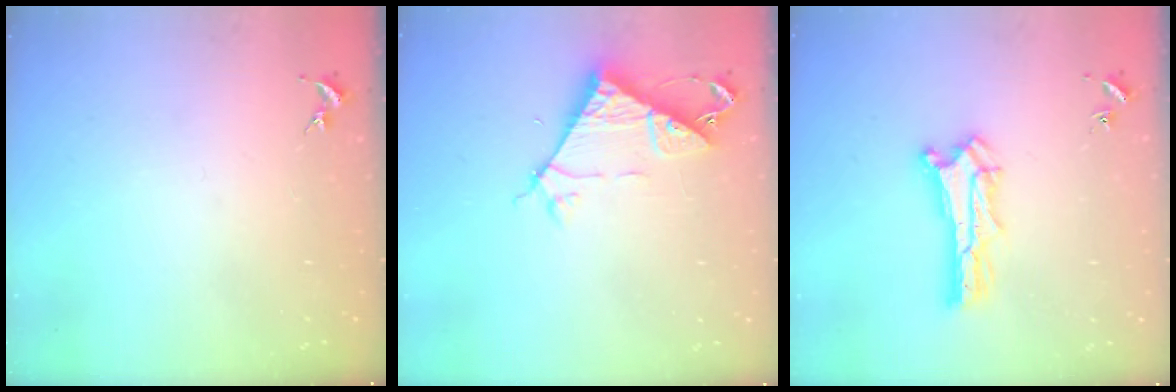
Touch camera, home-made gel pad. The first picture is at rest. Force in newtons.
{"total": 7.2, "press": 7.2, "slide": 0.5}
{"total": 1.4, "press": 1.4, "slide": 0.2}